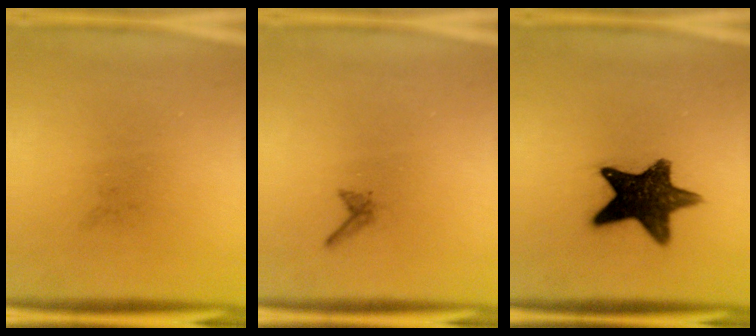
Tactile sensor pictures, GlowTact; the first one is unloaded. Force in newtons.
{"total": 0.6}
{"total": 13.3}